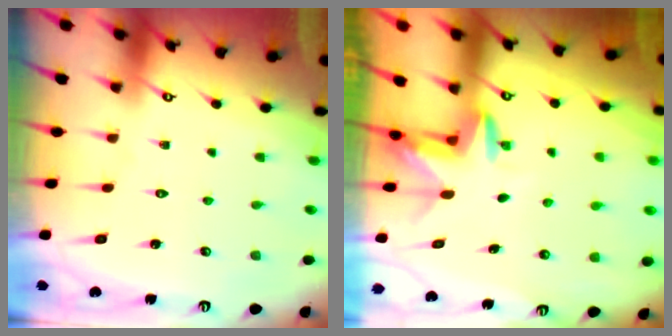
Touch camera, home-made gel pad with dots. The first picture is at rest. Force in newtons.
{"total": 3.3, "press": 3.3, "slide": 0.3}